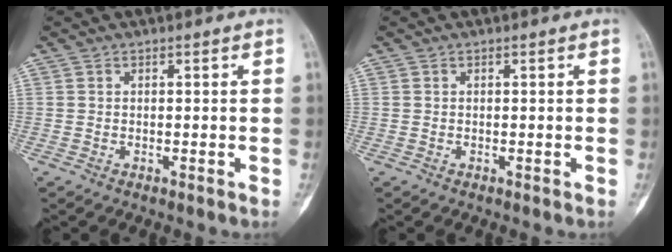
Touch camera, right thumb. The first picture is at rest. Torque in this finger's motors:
{"motor_torque": [0.30, 0.46, -0.04, -0.02, 0.14]}